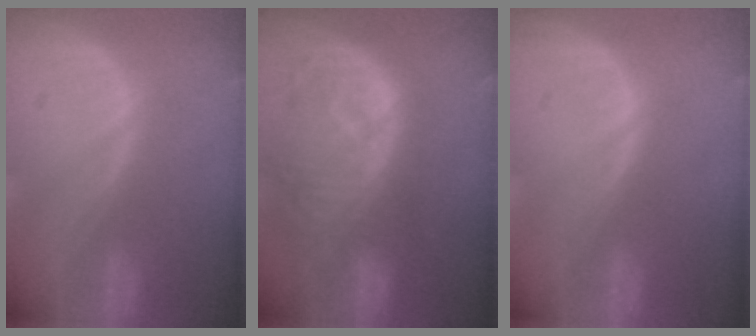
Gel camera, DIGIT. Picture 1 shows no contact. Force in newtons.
{"total": 11.2, "press": 9.7, "slide": 5.5}
{"total": 0.0}